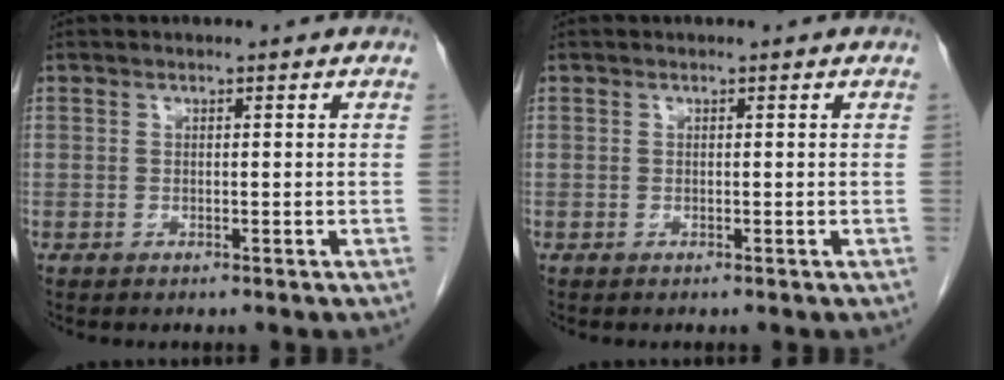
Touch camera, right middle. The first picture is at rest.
{"total": 0.0}